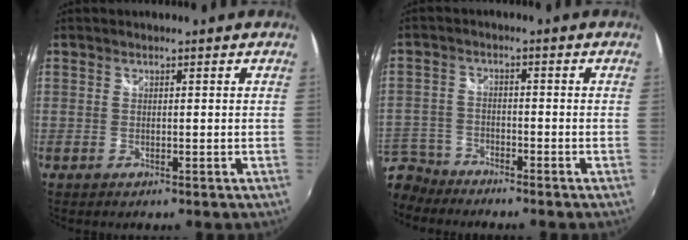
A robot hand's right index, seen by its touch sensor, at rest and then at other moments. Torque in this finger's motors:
{"motor_torque": [-0.18, -0.03, -1.04, -0.21]}